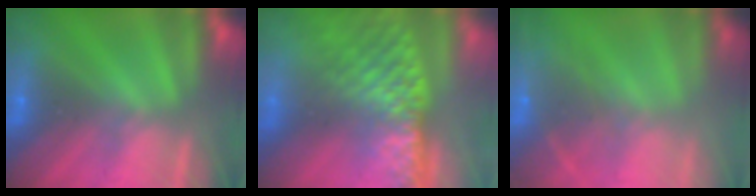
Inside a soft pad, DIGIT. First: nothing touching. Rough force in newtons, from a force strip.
{"total": 7.4}
{"total": 5.7}